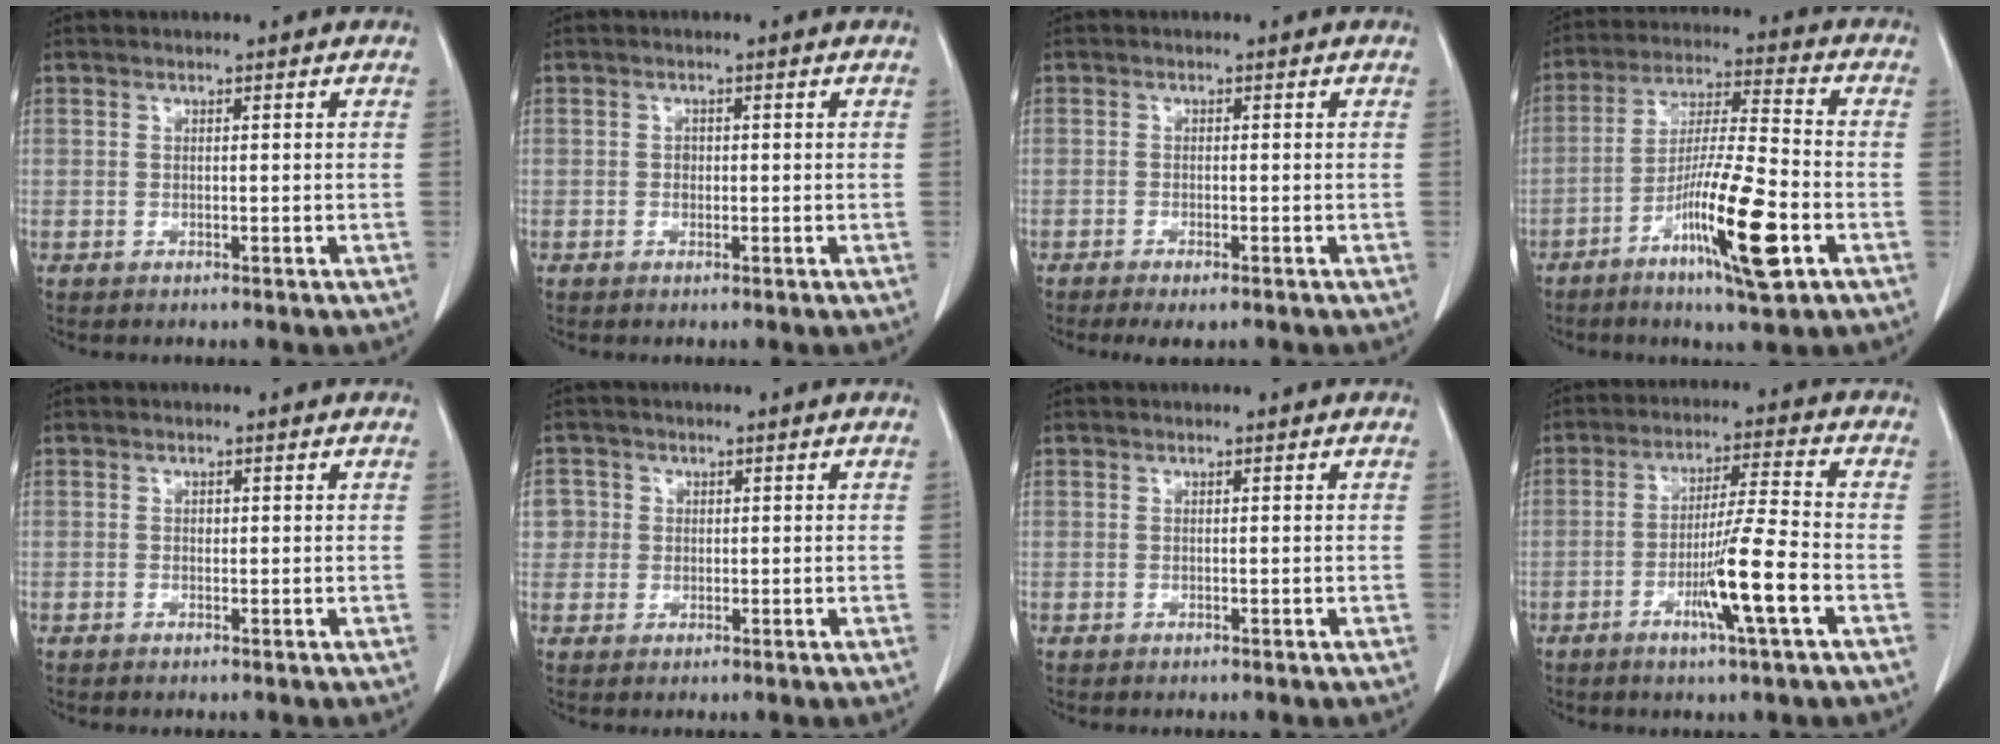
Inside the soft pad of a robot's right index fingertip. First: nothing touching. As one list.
[{"total": 0.9, "force": [-0.1, 0.8, 0.5], "torque": [-0.006, 0.002, -0.003]}, {"total": 3.2, "force": [-2.4, 0.7, 2.0], "torque": [-0.029, -0.006, -0.033]}, {"total": 14.2, "force": [-6.0, 0.8, 12.9], "torque": [-0.237, -0.016, -0.106]}, {"total": 0.5, "force": [0.0, 0.4, 0.3], "torque": [-0.007, 0.001, -0.001]}, {"total": 3.6, "force": [0.6, 3.5, 0.1], "torque": [0.015, 0.008, 0.011]}, {"total": 0.0}, {"total": 9.8, "force": [-3.6, -0.7, 9.0], "torque": [-0.161, -0.009, -0.065]}]